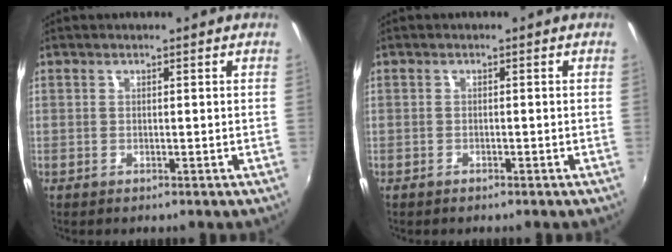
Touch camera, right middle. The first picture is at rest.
{"total": 0.8, "force": [-0.7, 0.3, 0.1], "torque": [-0.006, -0.002, -0.012]}